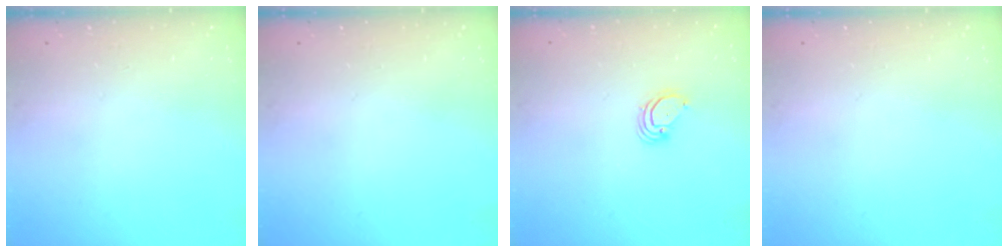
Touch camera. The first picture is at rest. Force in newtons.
{"total": 0.0}
{"total": 3.7, "press": 3.7, "slide": 0.3}
{"total": 0.0}